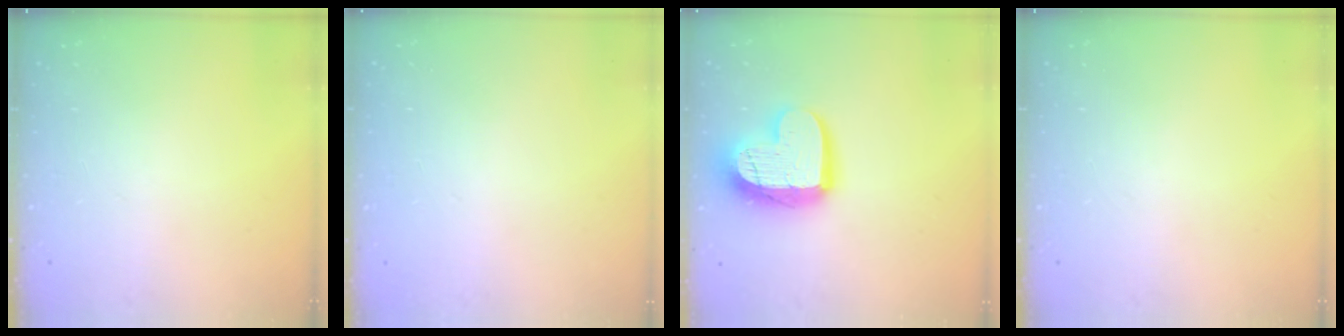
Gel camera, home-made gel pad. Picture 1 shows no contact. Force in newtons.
{"total": 0.0}
{"total": 17.3, "press": 17.3, "slide": 1.7}
{"total": 0.0}